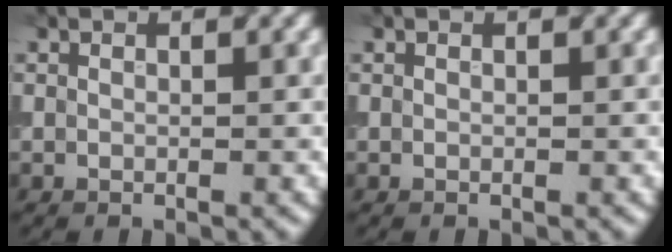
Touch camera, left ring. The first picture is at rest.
{"total": 0.0}